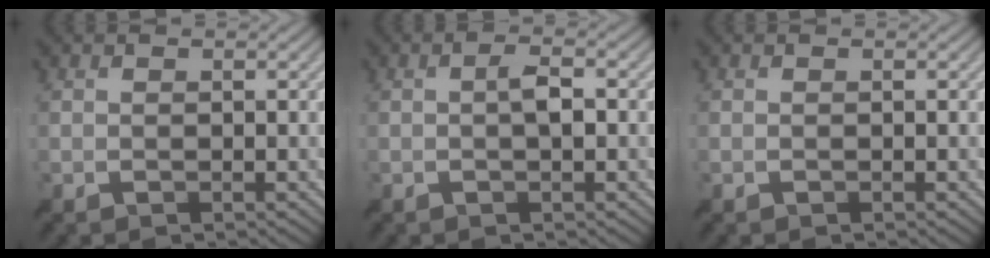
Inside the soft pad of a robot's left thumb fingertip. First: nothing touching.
{"total": 2.6, "force": [-0.2, 0.5, 2.5], "torque": [-0.050, 0.009, -0.008]}
{"total": 0.0}